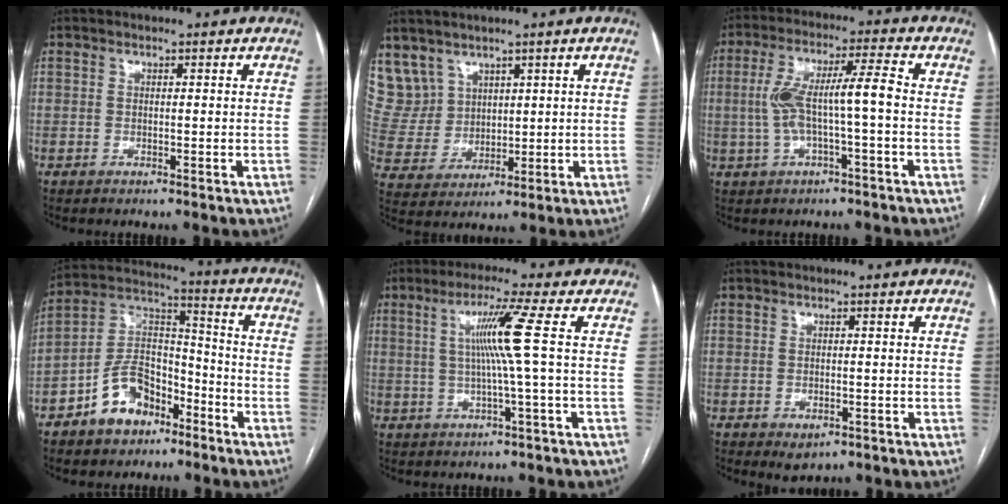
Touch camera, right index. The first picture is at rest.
{"total": 8.8, "force": [5.8, 6.6, 0.7], "torque": [-0.029, 0.028, 0.137]}
{"total": 9.1, "force": [-0.6, 1.0, 9.0], "torque": [-0.178, 0.027, -0.013]}
{"total": 11.7, "force": [-6.7, 7.3, 6.2], "torque": [-0.130, 0.030, -0.118]}
{"total": 7.2, "force": [1.0, -2.1, 6.8], "torque": [-0.125, 0.005, 0.026]}
{"total": 2.4, "force": [-1.1, 1.5, 1.6], "torque": [-0.021, -0.003, -0.002]}